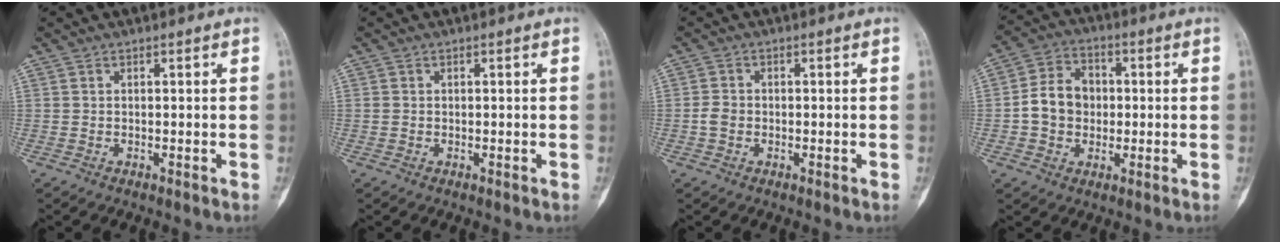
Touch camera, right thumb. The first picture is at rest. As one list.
[{"total": 0.5, "force": [0.0, 0.5, 0.2], "torque": [-0.001, 0.003, 0.001]}, {"total": 2.3, "force": [-0.5, 1.9, 1.2], "torque": [-0.021, 0.008, -0.012]}, {"total": 9.1, "force": [-0.4, 7.4, 5.2], "torque": [-0.067, 0.023, -0.016]}]